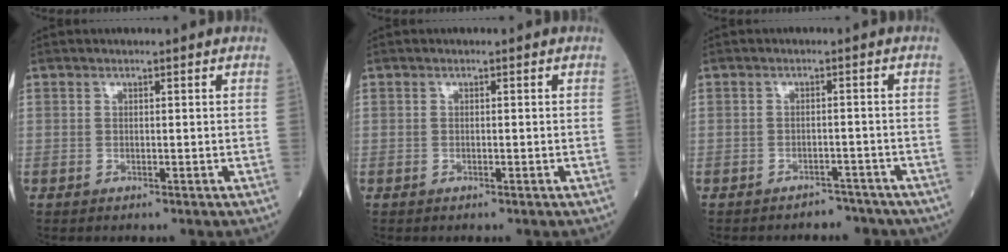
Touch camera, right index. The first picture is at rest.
{"total": 0.0}
{"total": 4.7, "force": [-4.2, 2.1, 0.3], "torque": [0.003, 0.010, -0.050]}